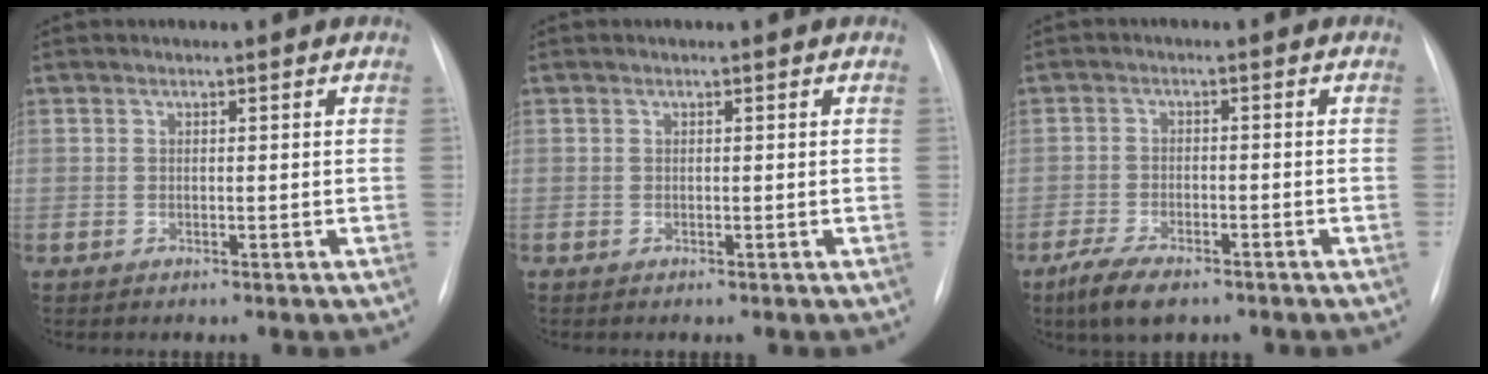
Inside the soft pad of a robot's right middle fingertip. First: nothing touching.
{"total": 0.0}
{"total": 6.3, "force": [-4.5, 2.0, 3.9], "torque": [-0.079, -0.010, -0.076]}